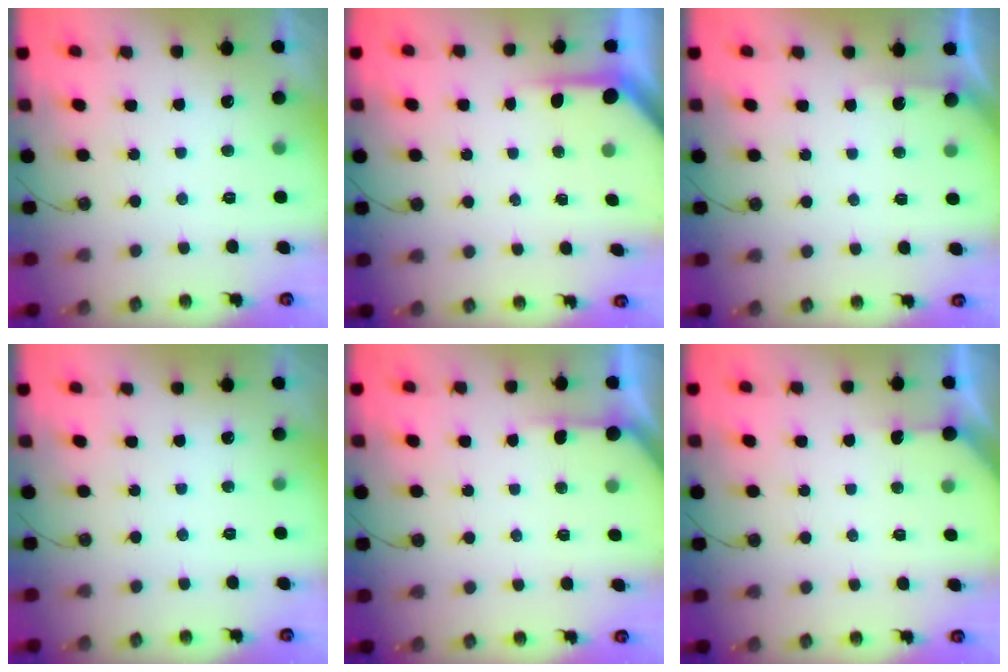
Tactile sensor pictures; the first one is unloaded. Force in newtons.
{"total": 3.5, "press": 3.5, "slide": 0.4}
{"total": 2.0, "press": 2.0, "slide": 0.3}
{"total": 0.0}
{"total": 3.9, "press": 3.9, "slide": 0.4}
{"total": 2.7, "press": 2.7, "slide": 0.2}